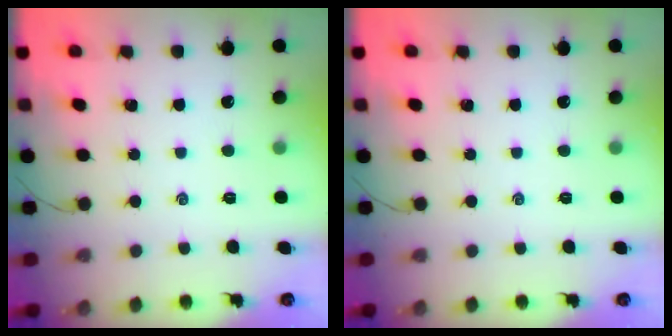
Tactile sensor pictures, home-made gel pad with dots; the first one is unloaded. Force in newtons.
{"total": 0.0}